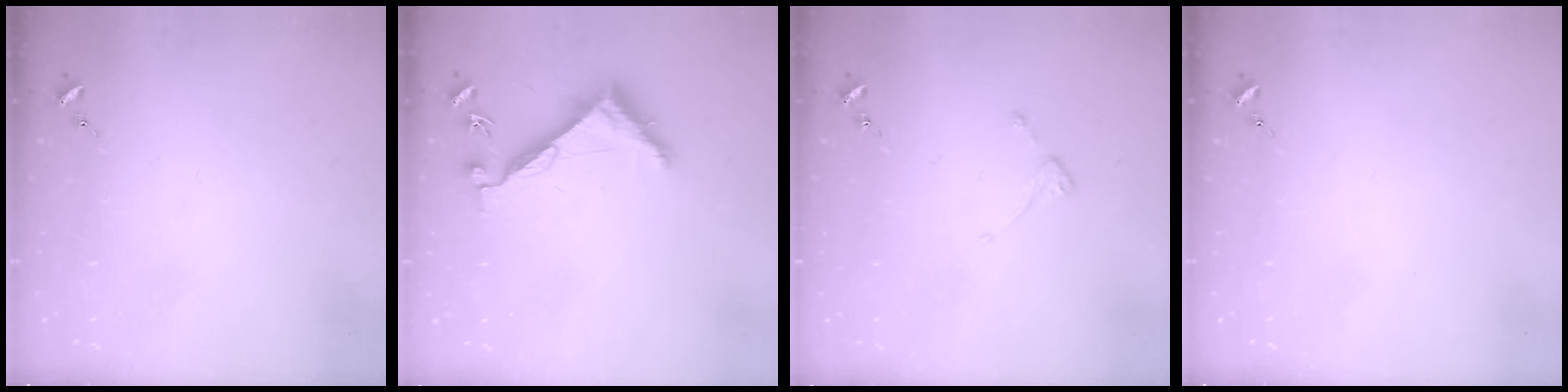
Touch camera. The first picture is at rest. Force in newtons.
{"total": 6.9, "press": 6.9, "slide": 0.3}
{"total": 3.5, "press": 3.5, "slide": 0.3}
{"total": 0.0}